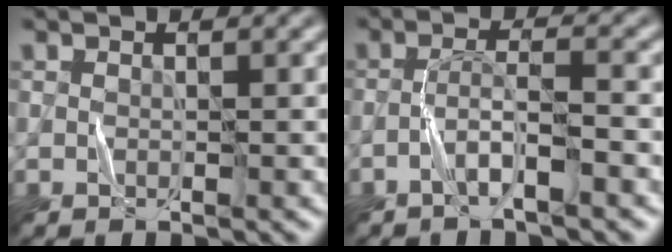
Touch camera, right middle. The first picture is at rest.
{"total": 2.5, "force": [-2.0, -0.1, 1.6], "torque": [-0.028, 0.012, -0.042]}